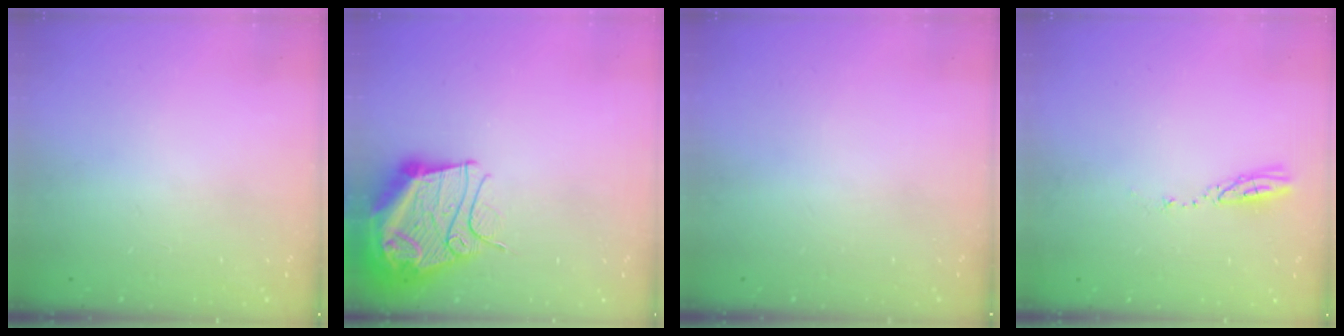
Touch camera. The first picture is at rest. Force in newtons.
{"total": 17.5, "press": 17.4, "slide": 1.9}
{"total": 0.0}
{"total": 3.7, "press": 3.6, "slide": 0.3}